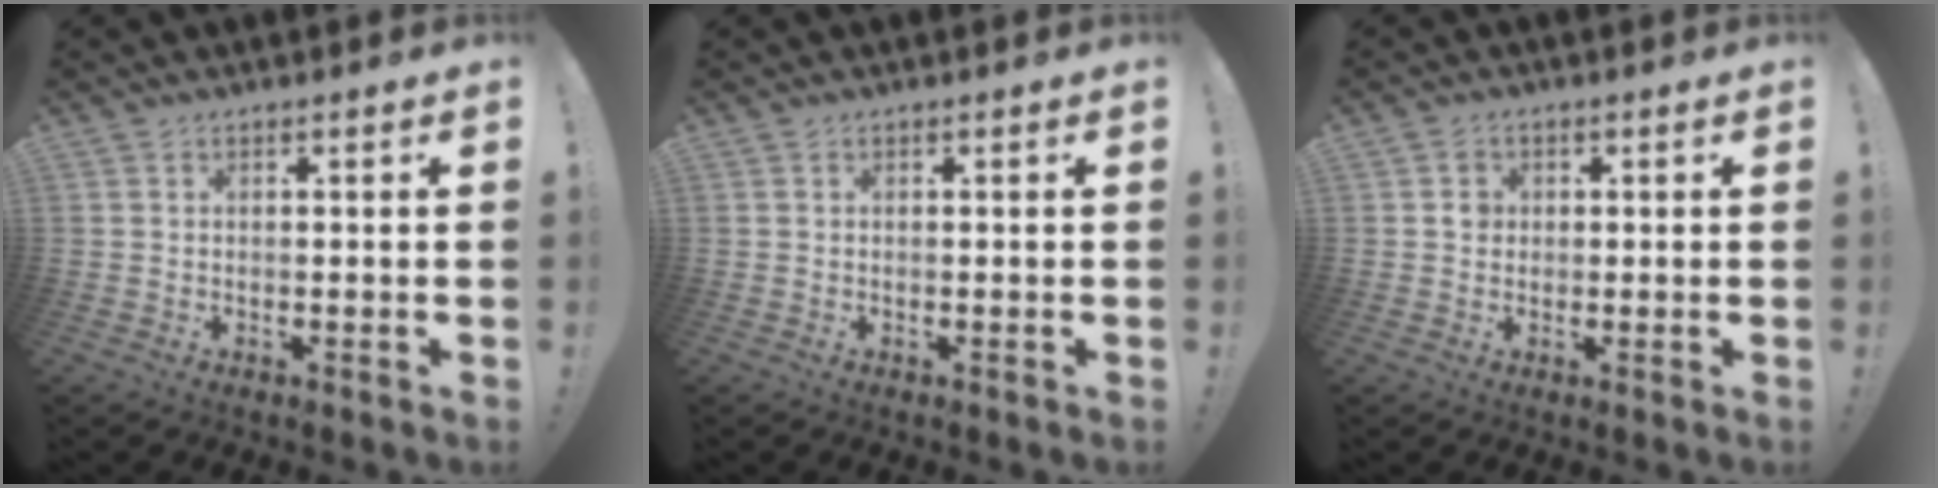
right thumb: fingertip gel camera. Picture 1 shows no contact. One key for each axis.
{"total": 0.0}
{"total": 2.6, "fx": 0.2, "fy": 2.4, "fz": 0.9, "tx": -0.001, "ty": 0.000, "tz": -0.001}